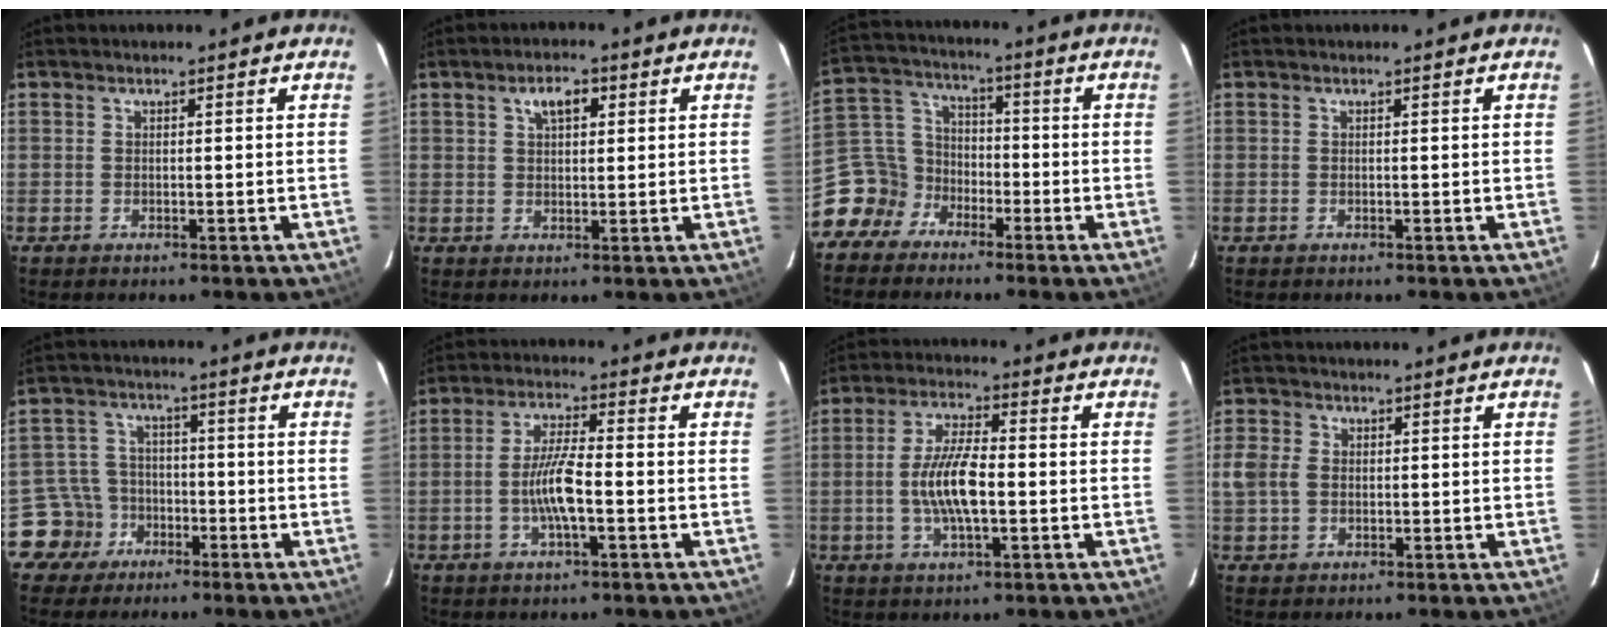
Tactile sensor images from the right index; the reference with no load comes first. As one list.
[{"total": 4.1, "force": [1.8, 2.1, 3.0], "torque": [-0.050, 0.013, 0.032]}, {"total": 8.2, "force": [-5.6, 6.0, 0.3], "torque": [-0.020, 0.036, -0.117]}, {"total": 0.0}, {"total": 6.9, "force": [-3.8, 5.7, -0.3], "torque": [-0.016, 0.028, -0.071]}, {"total": 8.4, "force": [-1.5, 1.9, 8.1], "torque": [-0.157, 0.000, -0.029]}, {"total": 9.0, "force": [-1.4, 2.6, 8.5], "torque": [-0.169, 0.003, -0.027]}, {"total": 4.3, "force": [0.0, 3.4, 2.5], "torque": [-0.060, 0.006, 0.000]}]